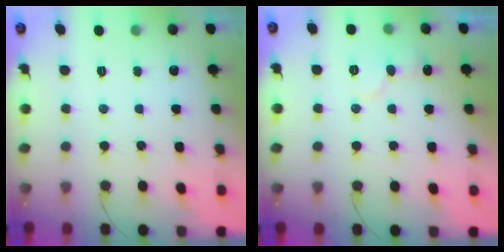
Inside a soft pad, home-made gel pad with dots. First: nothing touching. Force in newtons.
{"total": 7.0, "press": 7.0, "slide": 0.5}